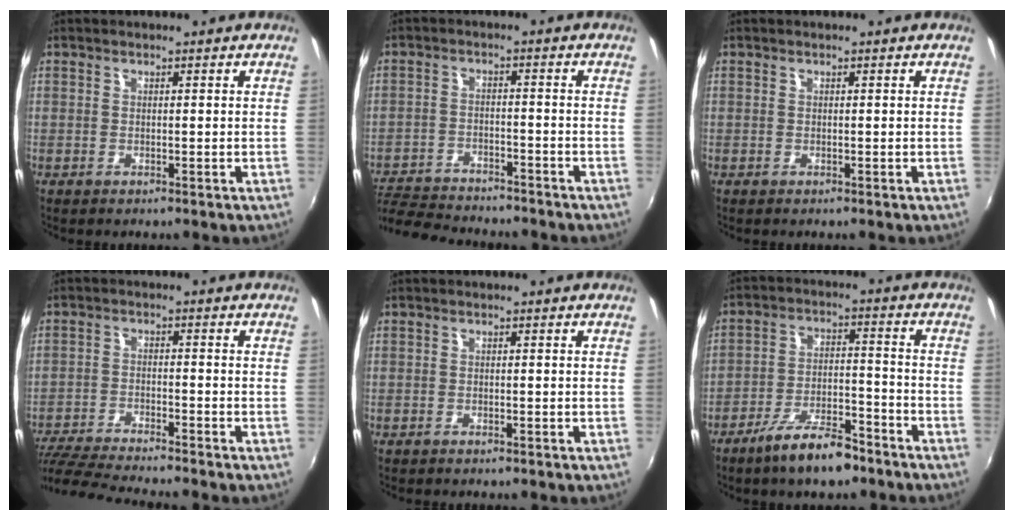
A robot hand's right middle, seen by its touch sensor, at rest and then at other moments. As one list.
[{"total": 13.6, "force": [-12.1, 3.4, 5.1], "torque": [-0.125, -0.013, -0.194]}, {"total": 0.0}, {"total": 12.6, "force": [-11.4, 0.4, 5.4], "torque": [-0.130, -0.024, -0.197]}, {"total": 0.5, "force": [-0.5, 0.2, 0.2], "torque": [-0.004, 0.001, -0.008]}, {"total": 10.2, "force": [-7.8, 3.0, 5.9], "torque": [-0.115, 0.006, -0.126]}]